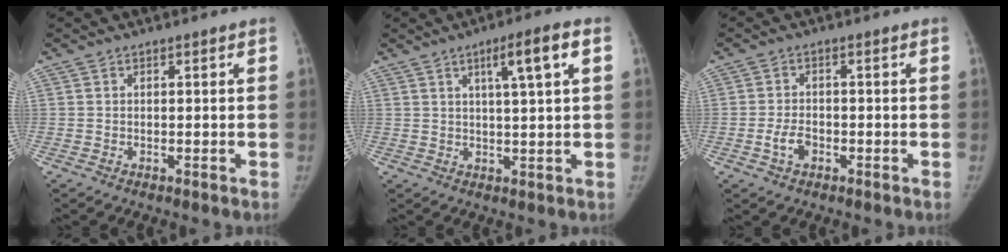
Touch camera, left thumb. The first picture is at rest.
{"total": 7.2, "force": [2.8, 0.4, 6.6], "torque": [-0.109, -0.001, 0.044]}
{"total": 3.4, "force": [-1.4, 2.1, 2.3], "torque": [-0.043, 0.012, -0.024]}